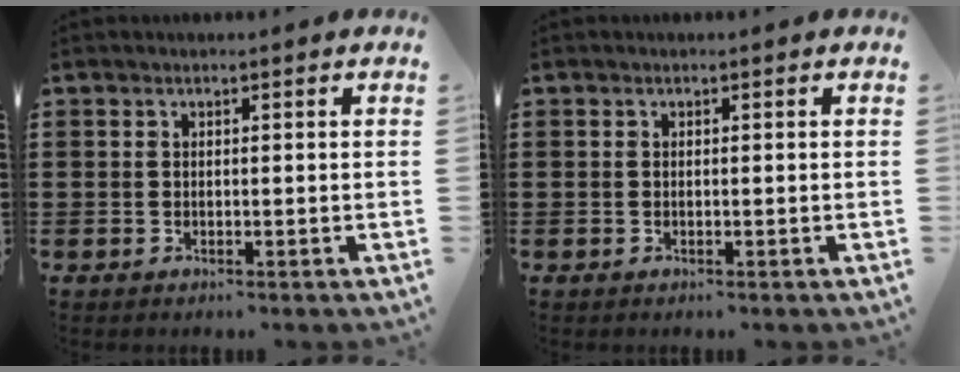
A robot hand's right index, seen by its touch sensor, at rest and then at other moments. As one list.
[{"total": 0.0}]